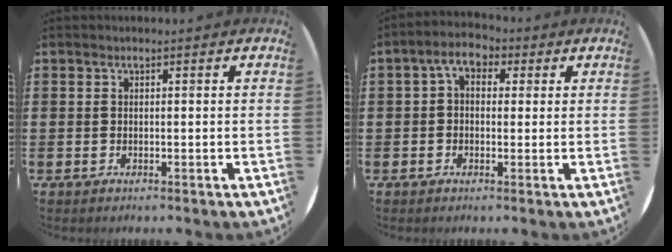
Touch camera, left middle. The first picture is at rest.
{"total": 3.9, "force": [1.9, 2.5, 2.2], "torque": [-0.045, 0.008, 0.030]}